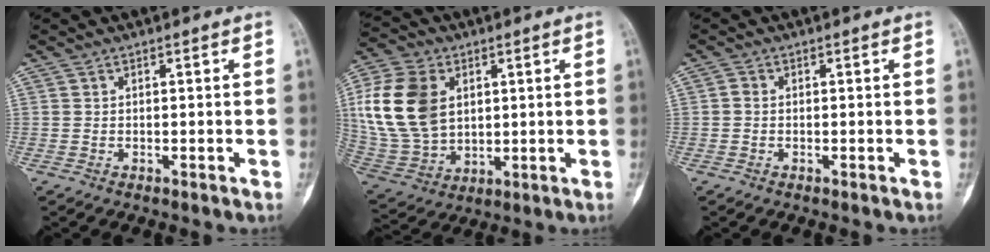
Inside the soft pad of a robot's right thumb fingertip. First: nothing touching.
{"total": 17.9, "force": [3.9, 12.7, 12.1], "torque": [-0.238, -0.006, 0.085]}
{"total": 0.9, "force": [-0.1, 0.7, 0.5], "torque": [-0.009, 0.001, -0.006]}